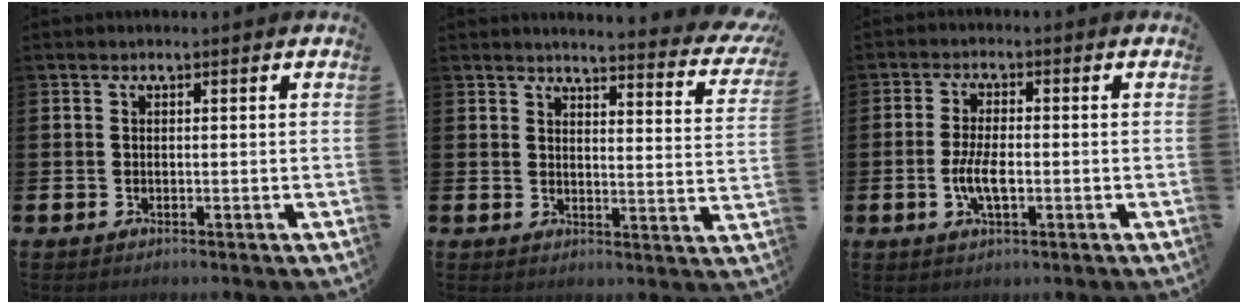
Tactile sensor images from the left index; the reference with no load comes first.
{"total": 3.7, "force": [3.6, 0.1, 0.9], "torque": [-0.016, -0.039, 0.053]}
{"total": 4.4, "force": [-1.1, 1.7, 3.9], "torque": [-0.073, 0.002, -0.021]}